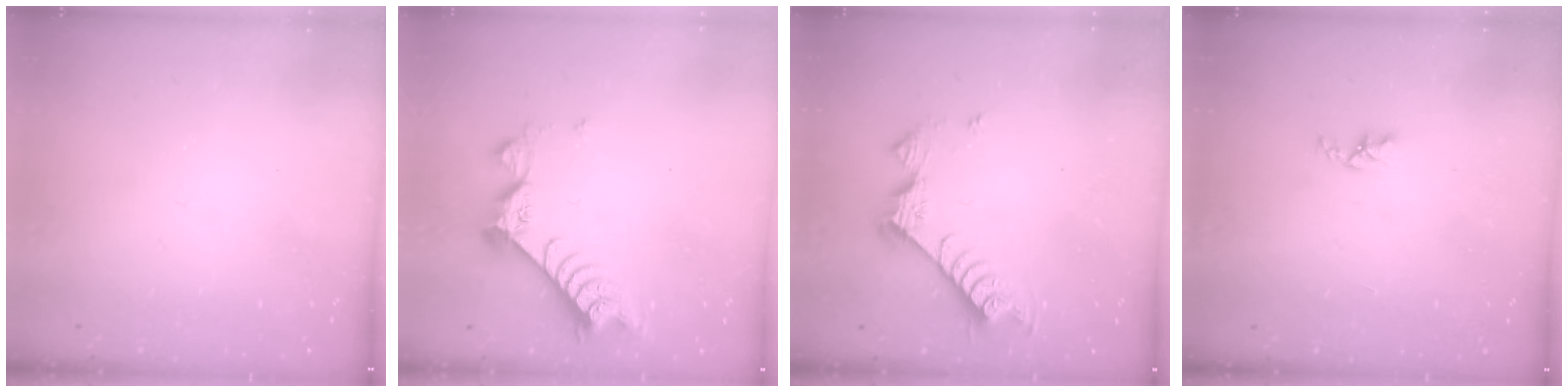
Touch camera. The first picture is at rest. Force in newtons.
{"total": 8.1, "press": 8.0, "slide": 0.8}
{"total": 8.2, "press": 8.2, "slide": 0.3}
{"total": 2.5, "press": 2.5, "slide": 0.4}